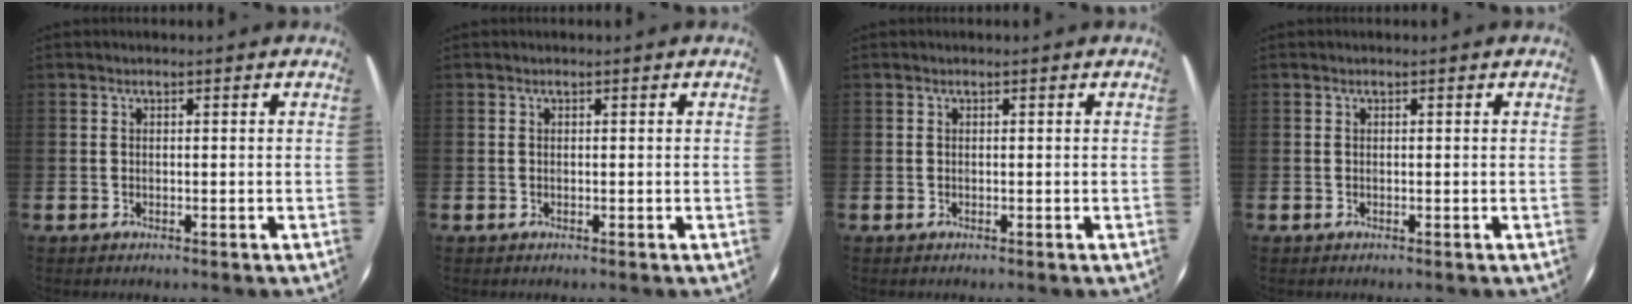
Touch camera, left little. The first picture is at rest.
{"total": 0.0}
{"total": 0.0}
{"total": 0.0}